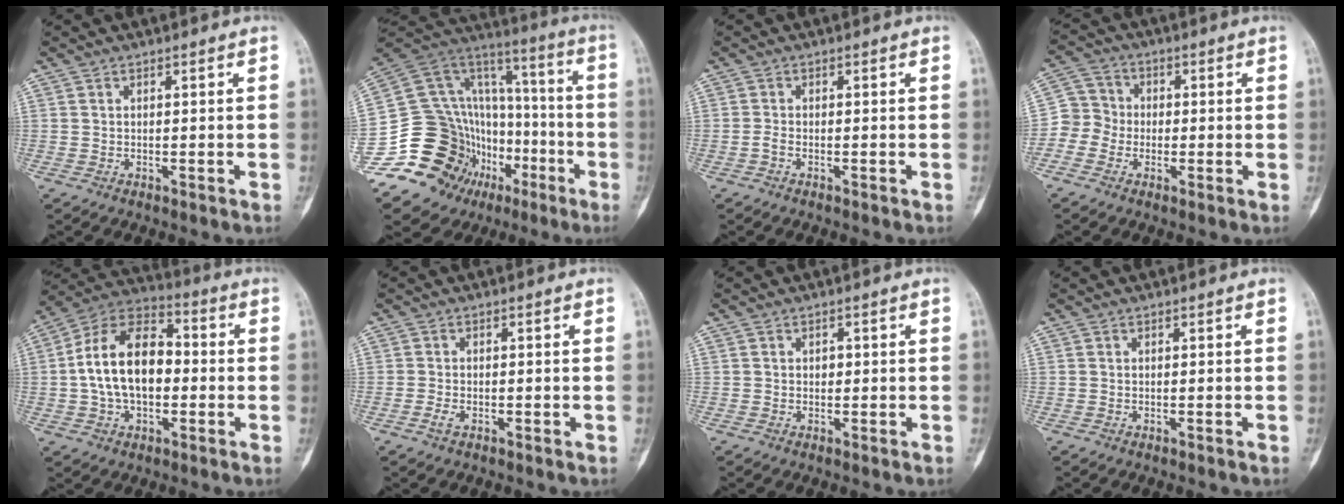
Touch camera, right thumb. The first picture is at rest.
{"total": 27.0, "force": [-9.2, 22.0, 12.8], "torque": [-0.168, 0.155, -0.135]}
{"total": 0.9, "force": [-0.5, 0.1, 0.7], "torque": [-0.020, -0.001, -0.014]}
{"total": 6.0, "force": [-1.6, 5.7, 1.3], "torque": [0.003, 0.015, -0.044]}
{"total": 16.5, "force": [-0.3, 10.3, 12.9], "torque": [-0.209, 0.037, -0.015]}
{"total": 1.5, "force": [-0.7, 0.8, 1.1], "torque": [-0.023, 0.000, -0.017]}
{"total": 1.1, "force": [0.1, 0.9, 0.7], "torque": [-0.003, 0.003, 0.001]}
{"total": 0.0}